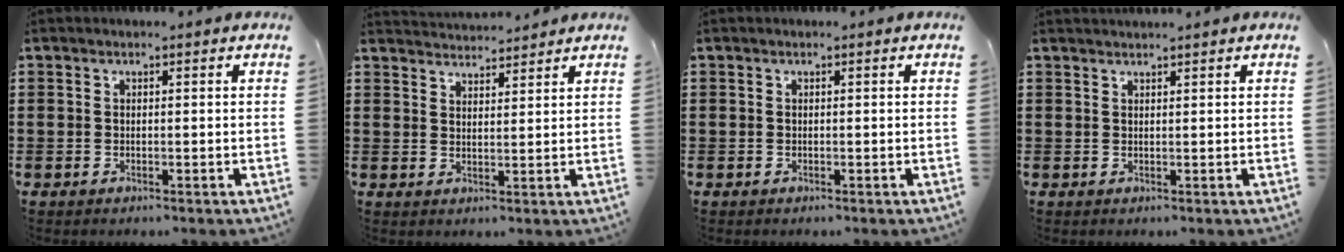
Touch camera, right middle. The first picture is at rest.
{"total": 3.1, "force": [3.0, 0.1, -0.3], "torque": [-0.002, -0.011, 0.057]}
{"total": 0.0}
{"total": 1.1, "force": [1.1, -0.1, 0.0], "torque": [-0.002, -0.002, 0.021]}